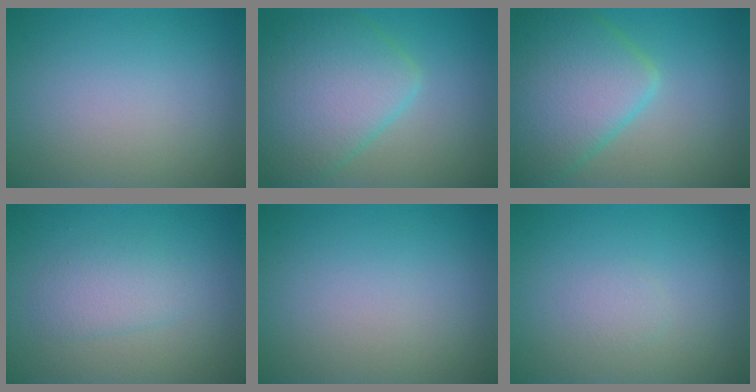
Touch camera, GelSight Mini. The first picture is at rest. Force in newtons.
{"total": 7.2, "press": 7.2, "slide": 0.3}
{"total": 8.5, "press": 8.5, "slide": 0.3}
{"total": 2.1, "press": 2.1, "slide": 0.1}
{"total": 0.0}
{"total": 0.7, "press": 0.7, "slide": 0.0}